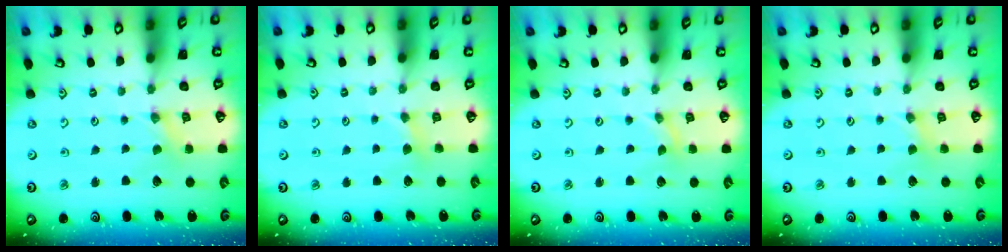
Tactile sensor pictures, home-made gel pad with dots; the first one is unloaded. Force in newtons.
{"total": 2.3, "press": 2.3, "slide": 0.4}
{"total": 0.0}
{"total": 1.7, "press": 1.7, "slide": 0.4}